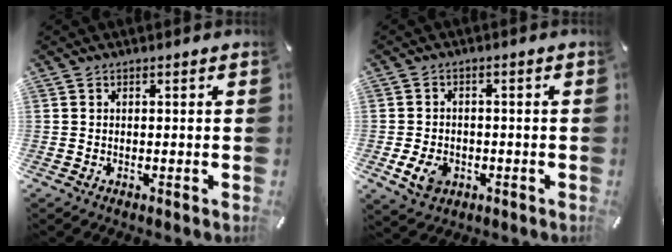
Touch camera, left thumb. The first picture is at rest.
{"total": 5.9, "force": [-1.9, 4.6, 3.1], "torque": [-0.069, 0.001, -0.038]}